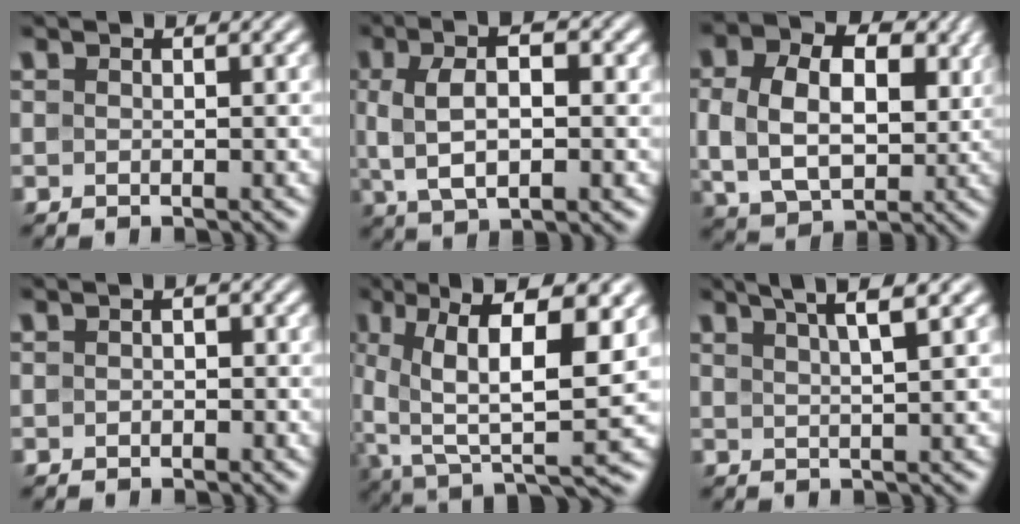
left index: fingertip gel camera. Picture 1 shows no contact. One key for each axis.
{"total": 6.7, "fx": 0.8, "fy": 2.8, "fz": 6.0, "tx": -0.109, "ty": 0.007, "tz": 0.010}
{"total": 11.1, "fx": 1.8, "fy": 8.1, "fz": 7.4, "tx": -0.152, "ty": 0.011, "tz": 0.032}
{"total": 1.0, "fx": -0.3, "fy": 0.7, "fz": 0.7, "tx": -0.010, "ty": -0.001, "tz": -0.005}
{"total": 12.4, "fx": 2.5, "fy": 4.0, "fz": 11.5, "tx": -0.197, "ty": -0.001, "tz": 0.050}
{"total": 4.9, "fx": 3.1, "fy": 1.1, "fz": 3.6, "tx": -0.034, "ty": 0.019, "tz": 0.027}